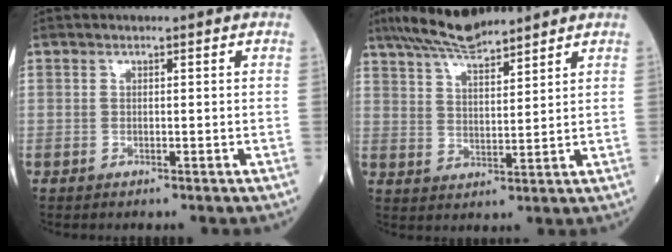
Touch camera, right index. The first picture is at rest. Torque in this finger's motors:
{"motor_torque": [0.58, 0.62, 0.21, 0.04]}